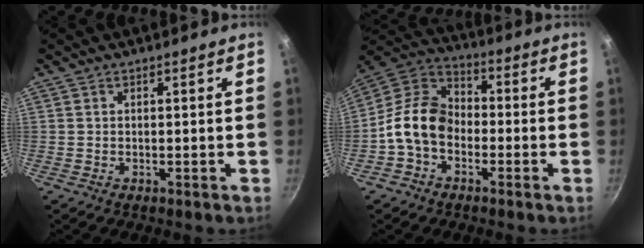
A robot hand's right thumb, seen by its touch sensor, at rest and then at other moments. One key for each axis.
{"total": 11.6, "fx": -3.1, "fy": 8.4, "fz": 7.3, "tx": -0.102, "ty": 0.042, "tz": -0.084}